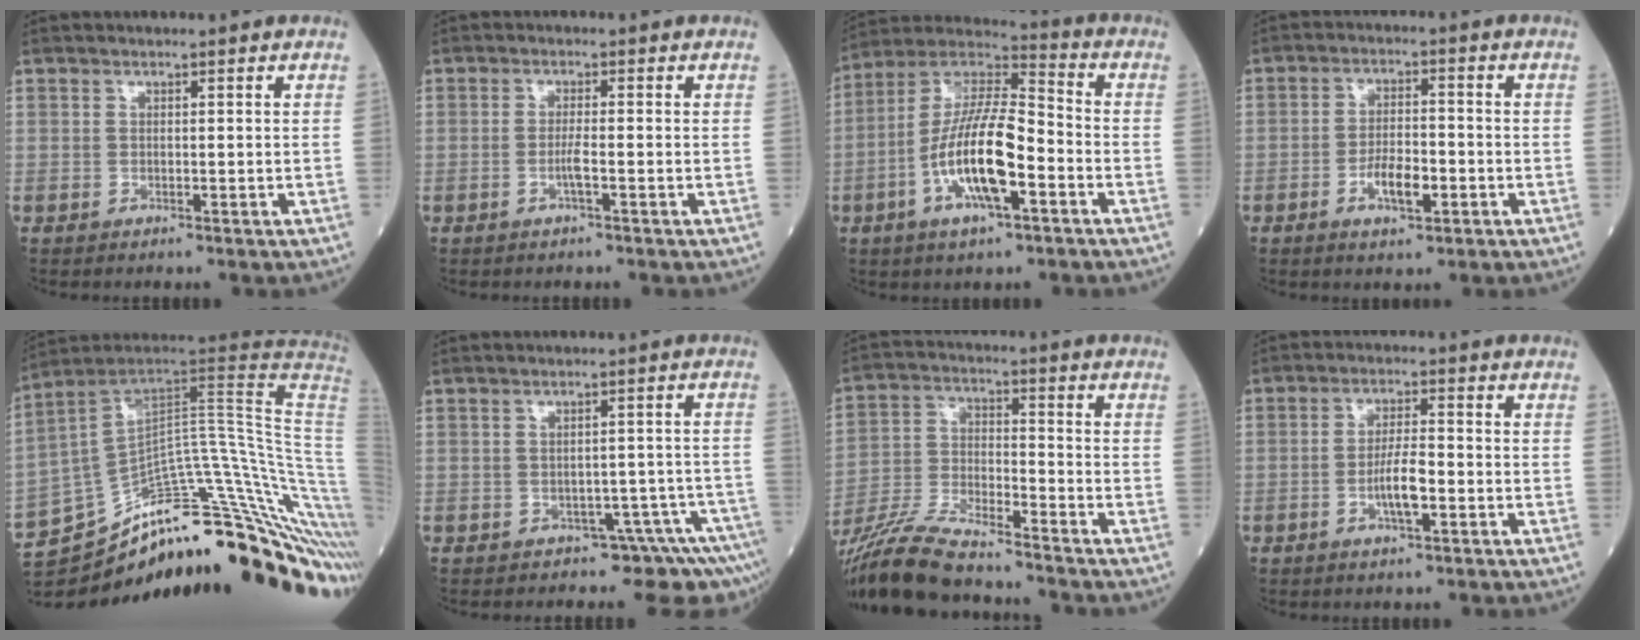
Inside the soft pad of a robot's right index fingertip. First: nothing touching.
{"total": 1.9, "force": [-0.7, -0.1, 1.8], "torque": [-0.035, 0.001, -0.013]}
{"total": 14.8, "force": [-4.3, 3.6, 13.7], "torque": [-0.268, 0.007, -0.079]}
{"total": 5.6, "force": [-2.1, 2.0, 4.8], "torque": [-0.091, 0.002, -0.034]}
{"total": 25.1, "force": [-15.7, 2.1, 19.5], "torque": [-0.103, 0.038, -0.224]}
{"total": 6.8, "force": [-5.9, 2.4, 2.2], "torque": [-0.008, 0.033, -0.067]}
{"total": 14.2, "force": [-12.7, 1.4, 6.2], "torque": [-0.118, -0.013, -0.232]}
{"total": 4.9, "force": [-1.5, 1.0, 4.5], "torque": [-0.088, 0.005, -0.025]}